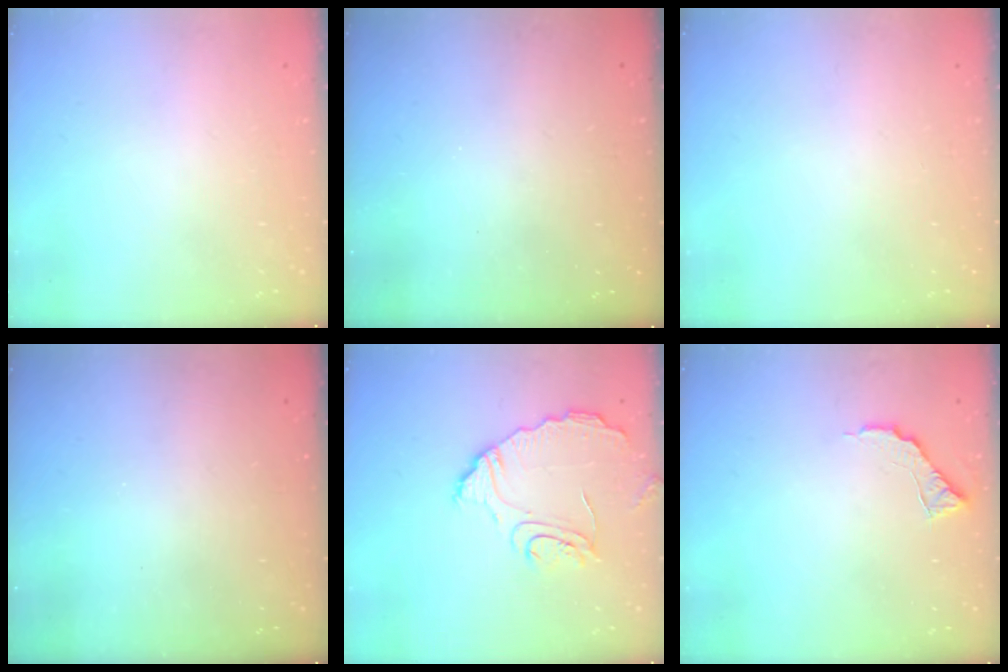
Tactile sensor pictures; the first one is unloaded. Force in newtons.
{"total": 3.2, "press": 3.1, "slide": 0.8}
{"total": 0.0}
{"total": 3.0, "press": 3.0, "slide": 0.1}
{"total": 10.6, "press": 10.6, "slide": 0.7}
{"total": 7.3, "press": 7.3, "slide": 0.4}